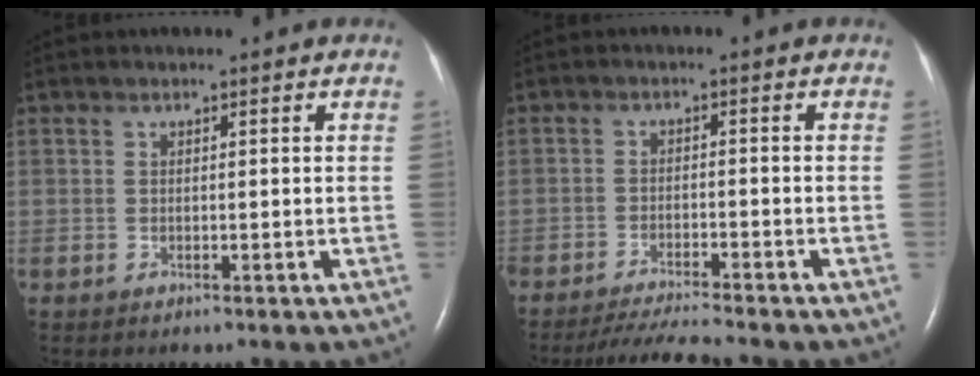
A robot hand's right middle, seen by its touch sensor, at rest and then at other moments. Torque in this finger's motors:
{"motor_torque": [0.34, -0.38, 0.06, 0.02]}